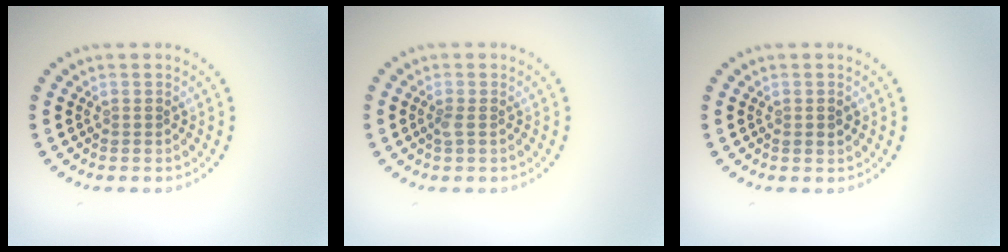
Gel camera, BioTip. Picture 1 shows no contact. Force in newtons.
{"total": 0.6, "press": 0.6, "slide": 0.3}
{"total": 0.9, "press": 0.9, "slide": 0.2}